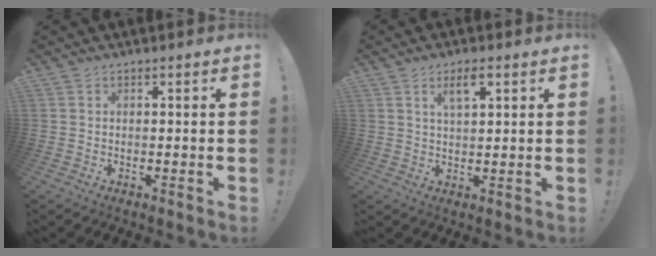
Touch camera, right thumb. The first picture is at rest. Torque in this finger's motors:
{"motor_torque": [0.28, 1.21, 0.66, -0.05, 0.00]}